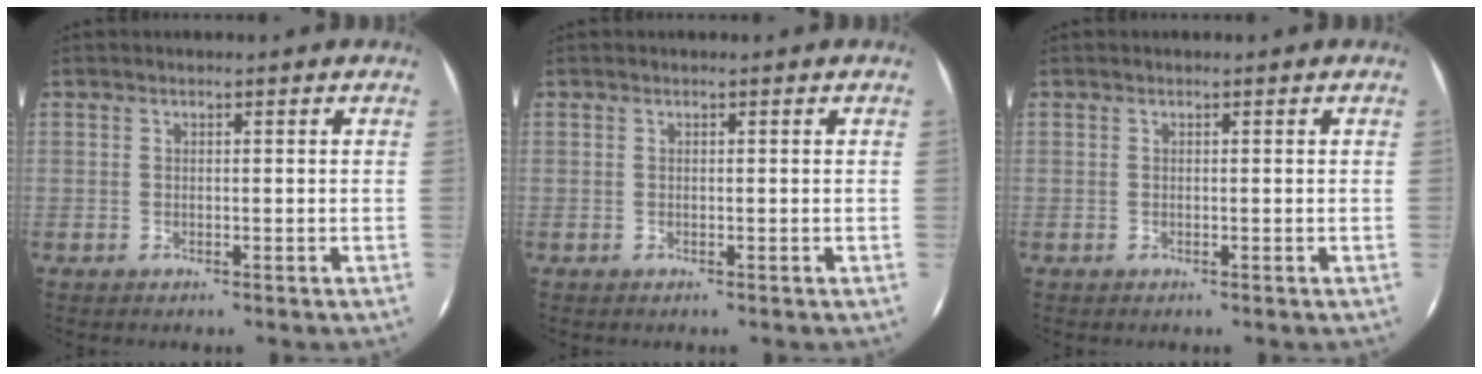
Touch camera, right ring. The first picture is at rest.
{"total": 0.0}
{"total": 0.0}